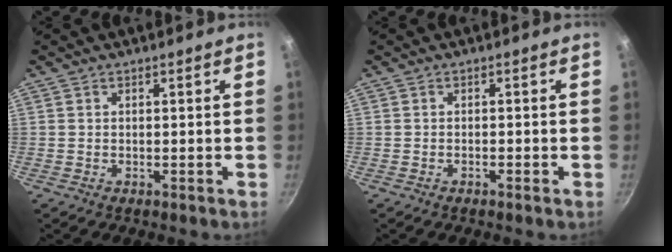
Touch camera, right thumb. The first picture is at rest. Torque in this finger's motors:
{"motor_torque": [-0.29, -0.07, -0.48, 0.03, -0.01]}